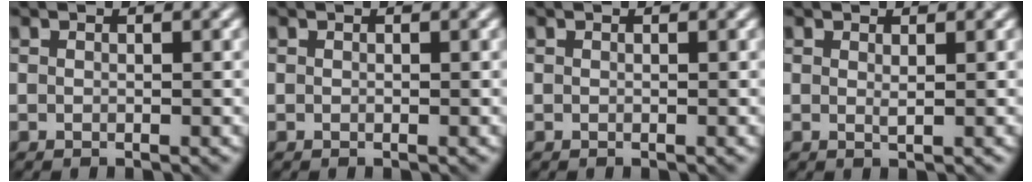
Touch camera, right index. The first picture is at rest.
{"total": 0.0}
{"total": 0.0}
{"total": 0.6, "force": [0.3, 0.0, 0.5], "torque": [-0.009, -0.002, 0.006]}